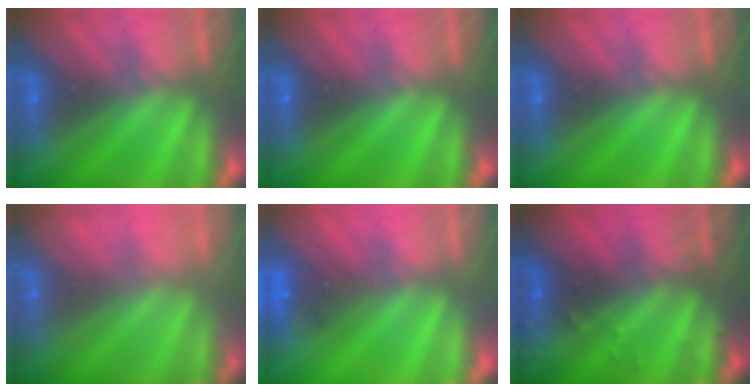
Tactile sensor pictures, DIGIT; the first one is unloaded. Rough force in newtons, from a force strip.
{"total": 0.0}
{"total": 0.0}
{"total": 2.1}
{"total": 4.8}
{"total": 2.9}